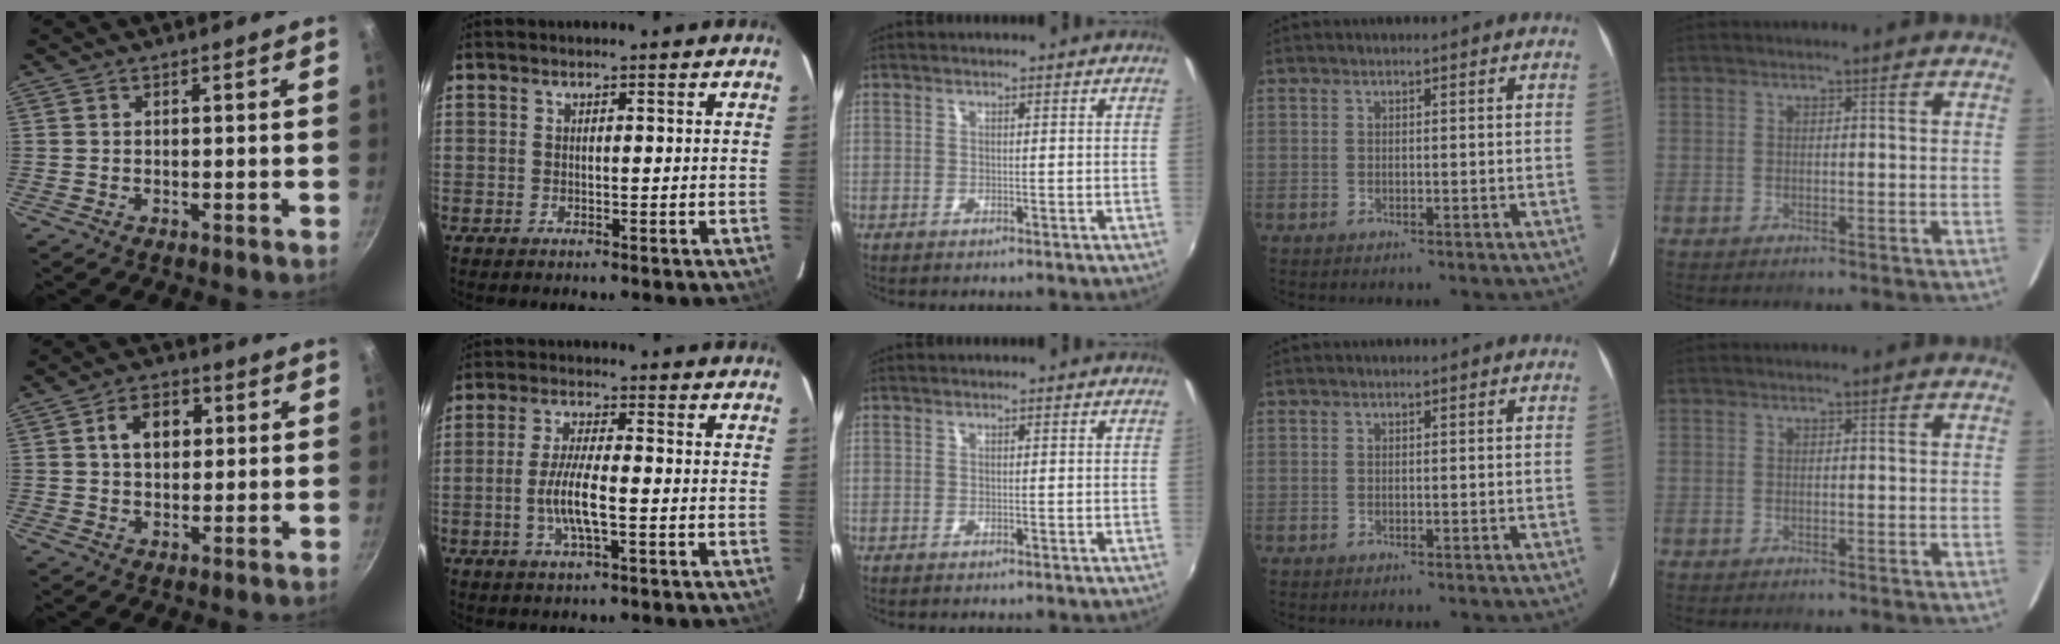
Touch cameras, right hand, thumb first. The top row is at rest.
{"thumb": {"total": 7.4, "force": [1.7, 5.2, 5.0], "torque": [-0.056, 0.009, 0.022]}, "index": {"total": 7.0, "force": [-1.7, 1.3, 6.7], "torque": [-0.132, -0.005, -0.035]}}